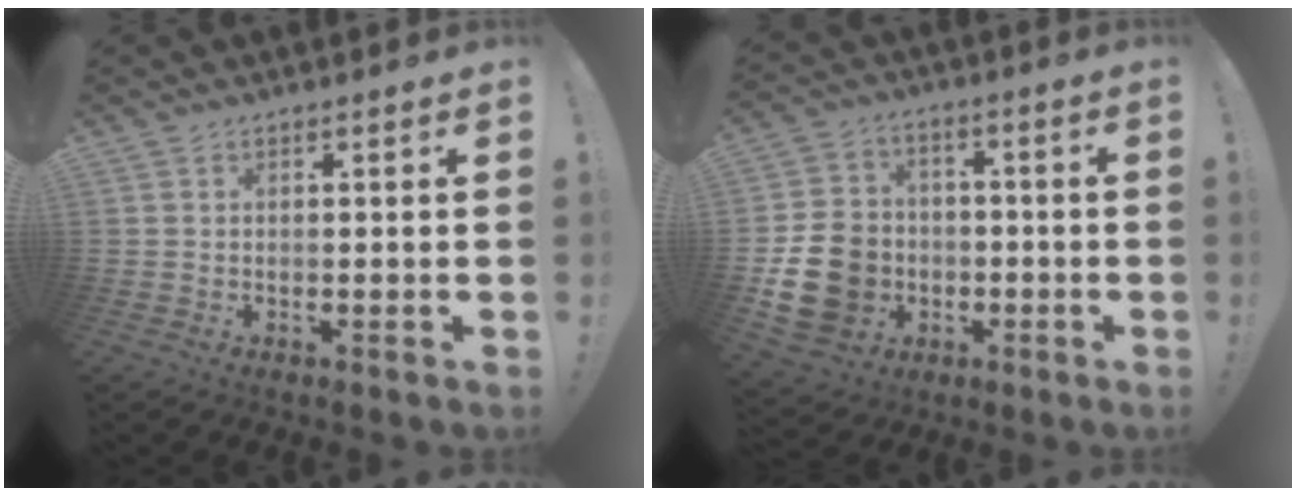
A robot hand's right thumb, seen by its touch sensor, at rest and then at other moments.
{"total": 15.9, "force": [-3.8, 13.5, 7.4], "torque": [-0.134, 0.029, -0.060]}